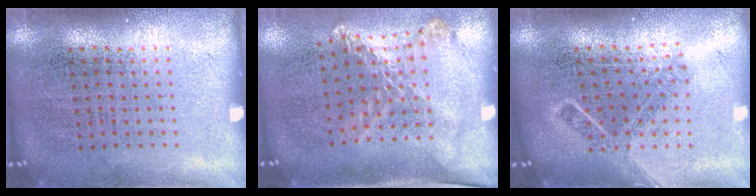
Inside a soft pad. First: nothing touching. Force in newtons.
{"total": 1.7, "press": 1.3, "slide": 1.0}
{"total": 1.7, "press": 1.2, "slide": 1.2}